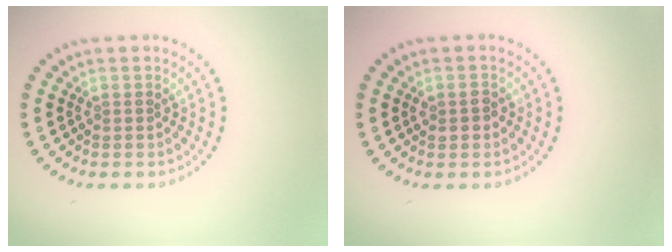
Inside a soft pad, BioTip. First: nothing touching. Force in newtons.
{"total": 1.5, "press": 1.5, "slide": 0.1}